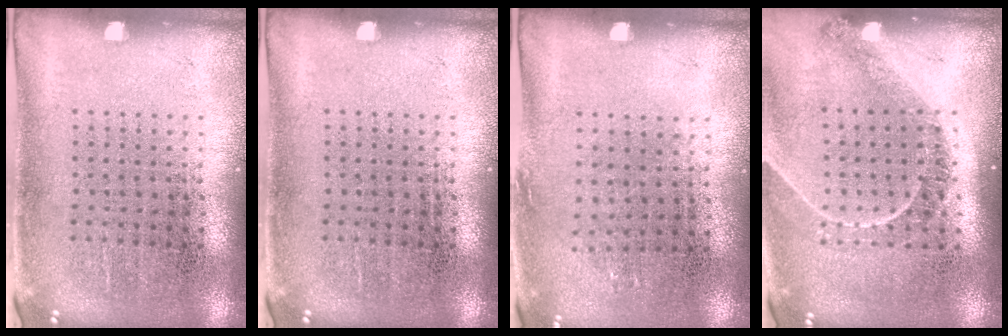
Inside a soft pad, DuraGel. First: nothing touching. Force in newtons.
{"total": 0.0}
{"total": 0.8, "press": 0.6, "slide": 0.5}
{"total": 1.2, "press": 1.2, "slide": 0.2}